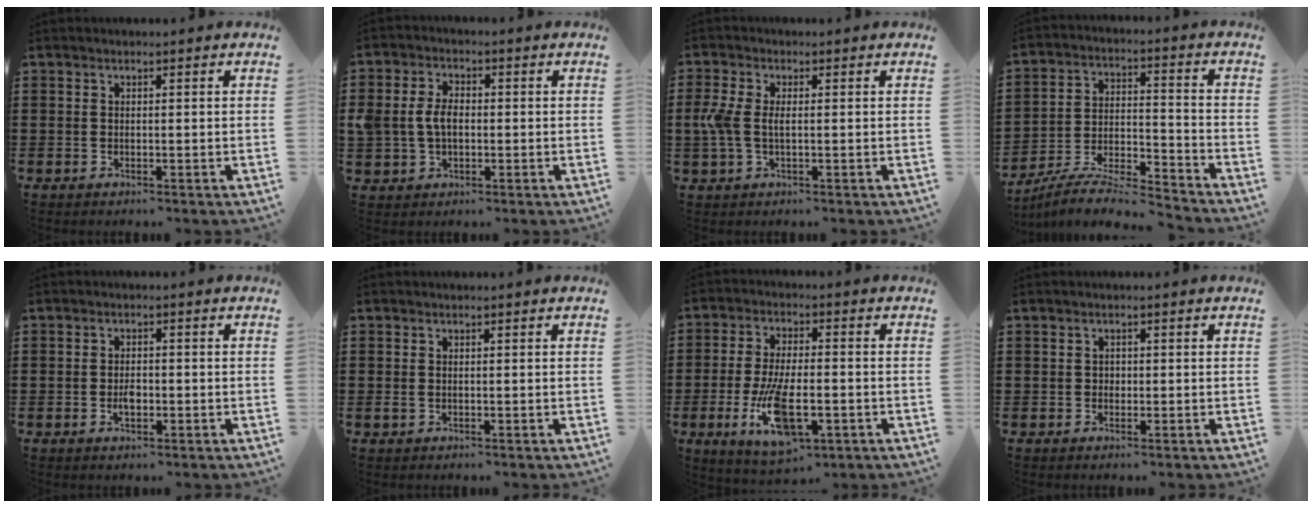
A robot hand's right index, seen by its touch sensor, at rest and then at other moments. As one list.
[{"total": 4.9, "force": [-0.1, 3.4, 3.5], "torque": [-0.095, 0.004, -0.011]}, {"total": 4.3, "force": [0.0, 2.1, 3.7], "torque": [-0.100, -0.003, -0.011]}, {"total": 7.3, "force": [-6.8, 0.7, 2.3], "torque": [-0.048, 0.003, -0.136]}, {"total": 2.2, "force": [-0.6, 1.2, 1.8], "torque": [-0.033, 0.003, -0.011]}, {"total": 0.5, "force": [-0.1, 0.4, 0.3], "torque": [-0.009, 0.002, -0.003]}, {"total": 10.9, "force": [-3.5, 4.4, 9.3], "torque": [-0.201, -0.012, -0.061]}, {"total": 0.8, "force": [0.0, 0.7, 0.3], "torque": [-0.009, 0.003, -0.001]}]